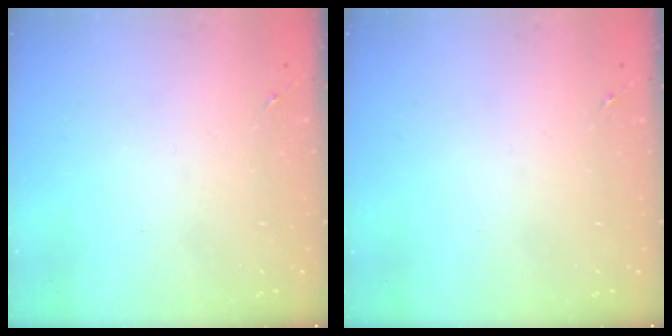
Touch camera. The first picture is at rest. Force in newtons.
{"total": 0.0}